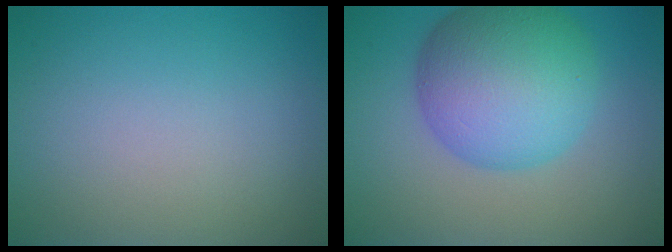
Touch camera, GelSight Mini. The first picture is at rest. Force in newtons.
{"total": 10.0, "press": 10.0, "slide": 0.3}